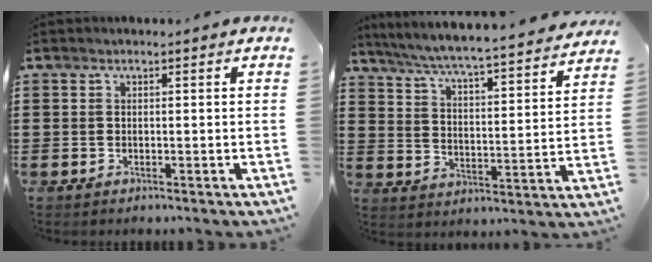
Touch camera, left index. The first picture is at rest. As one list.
[{"total": 5.3, "force": [5.0, -0.7, 1.5], "torque": [-0.055, -0.046, 0.078]}]